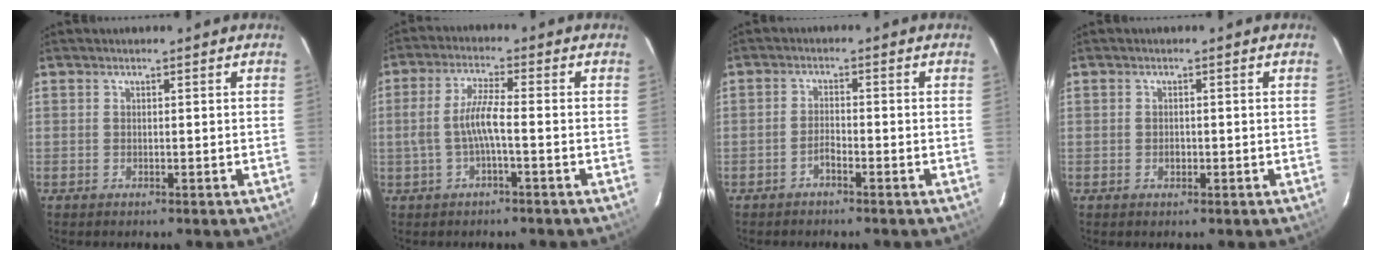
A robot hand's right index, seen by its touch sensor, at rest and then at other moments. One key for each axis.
{"total": 5.8, "fx": -1.4, "fy": 0.7, "fz": 5.6, "tx": -0.119, "ty": 0.005, "tz": -0.023}
{"total": 1.9, "fx": -1.5, "fy": 0.4, "fz": 1.1, "tx": -0.027, "ty": 0.005, "tz": -0.030}
{"total": 1.2, "fx": -0.3, "fy": 0.9, "fz": 0.7, "tx": -0.013, "ty": 0.003, "tz": -0.006}